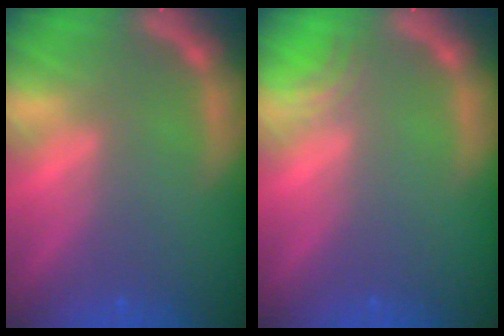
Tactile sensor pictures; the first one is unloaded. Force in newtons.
{"total": 1.5}